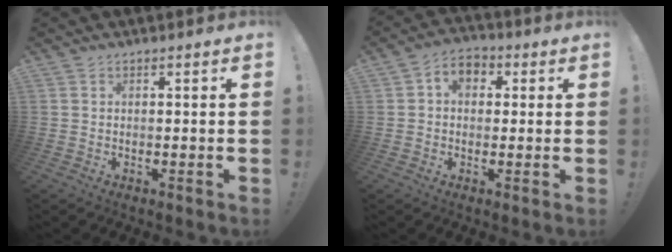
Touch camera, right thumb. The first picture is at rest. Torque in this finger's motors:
{"motor_torque": [-0.12, 0.13, 0.00, 0.00, 0.00]}